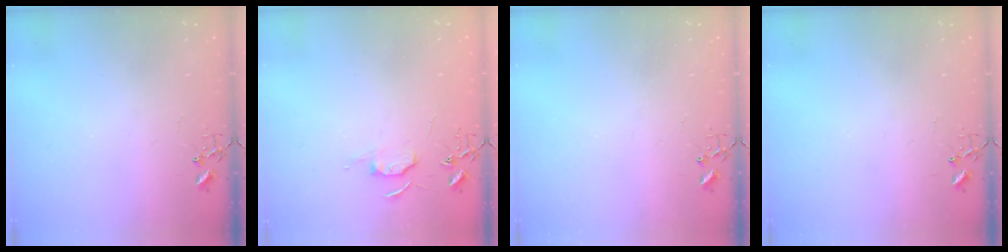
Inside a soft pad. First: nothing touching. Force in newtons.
{"total": 5.7, "press": 5.7, "slide": 0.6}
{"total": 0.0}
{"total": 0.0}